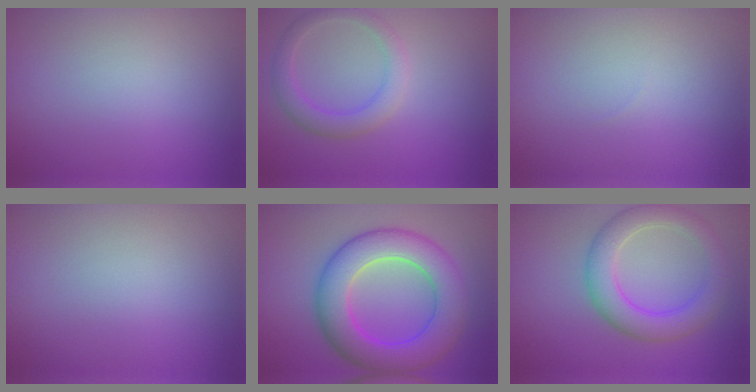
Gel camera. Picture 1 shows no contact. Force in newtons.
{"total": 2.8, "press": 2.8, "slide": 0.1}
{"total": 0.0}
{"total": 0.0}
{"total": 8.7, "press": 8.7, "slide": 0.2}
{"total": 5.1, "press": 5.1, "slide": 0.2}